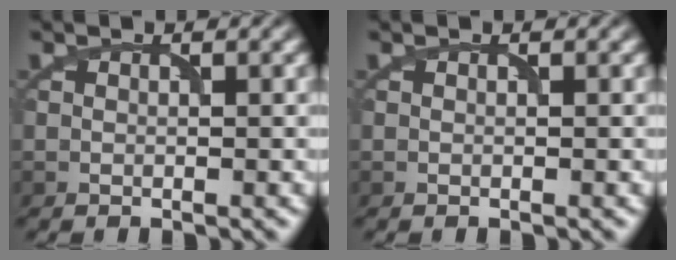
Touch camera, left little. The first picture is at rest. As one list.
[{"total": 0.0}]